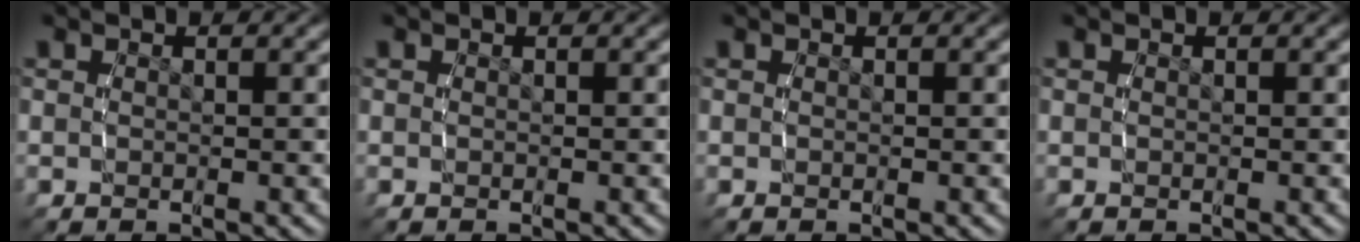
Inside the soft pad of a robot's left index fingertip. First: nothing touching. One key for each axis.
{"total": 0.0}
{"total": 0.0}
{"total": 0.0}